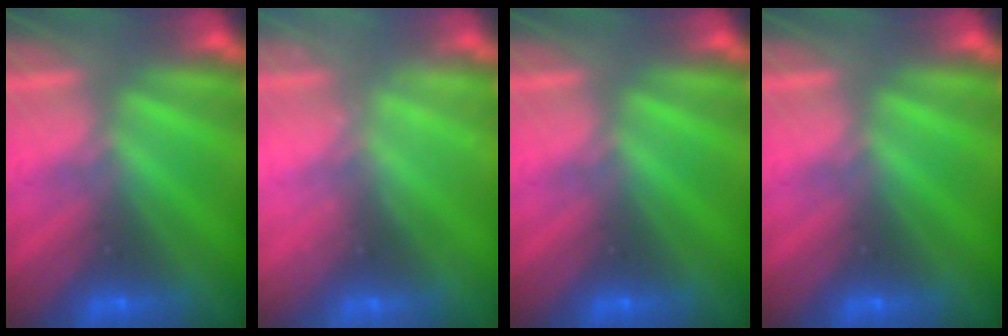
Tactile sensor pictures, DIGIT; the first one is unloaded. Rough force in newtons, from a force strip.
{"total": 2.2}
{"total": 0.0}
{"total": 0.0}